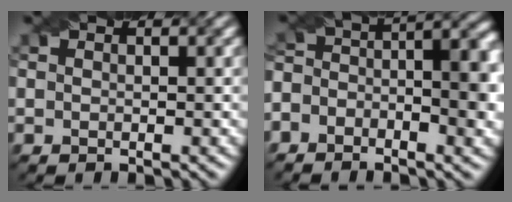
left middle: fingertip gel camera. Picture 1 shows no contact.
{"total": 9.1, "force": [-3.0, 5.2, 6.9], "torque": [-0.109, -0.001, -0.057]}